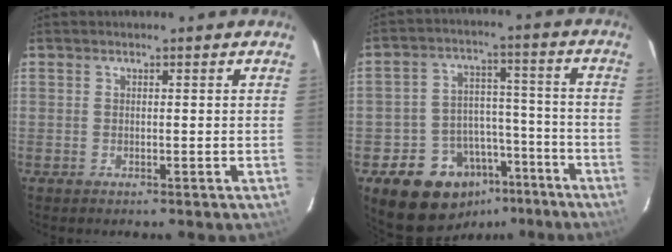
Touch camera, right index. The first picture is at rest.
{"total": 14.7, "force": [-8.9, 10.8, 4.6], "torque": [-0.094, 0.051, -0.113]}